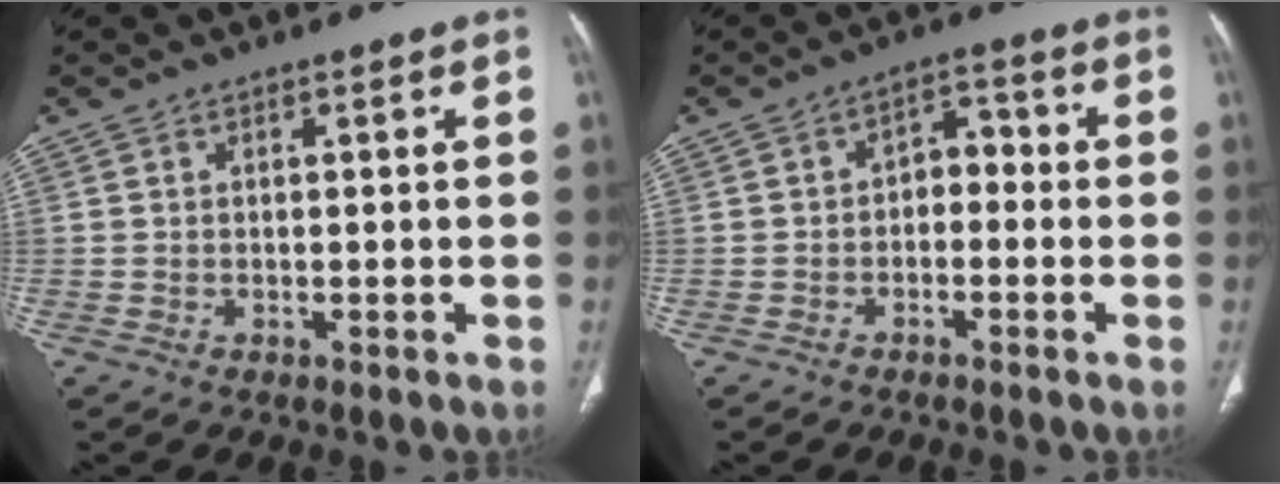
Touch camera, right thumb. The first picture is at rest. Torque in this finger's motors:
{"motor_torque": [0.03, -0.18, -0.22, 0.02, 0.03]}